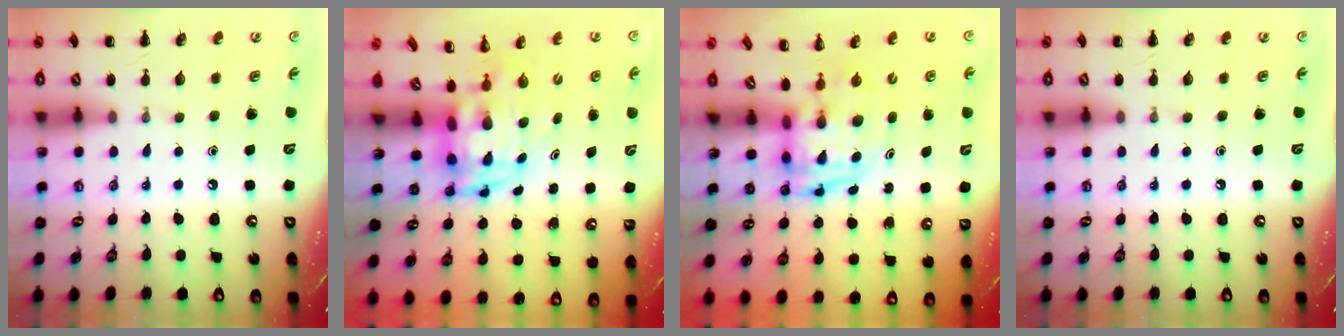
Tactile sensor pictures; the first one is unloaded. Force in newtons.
{"total": 3.7, "press": 3.6, "slide": 1.0}
{"total": 3.3, "press": 3.2, "slide": 0.6}
{"total": 0.0}